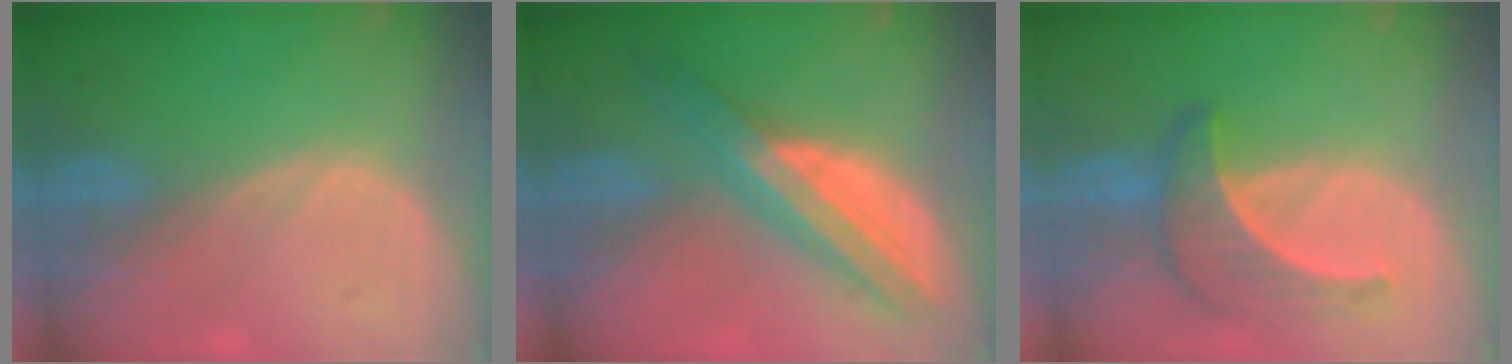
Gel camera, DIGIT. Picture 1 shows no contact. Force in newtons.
{"total": 8.6, "press": 8.6, "slide": 0.5}
{"total": 6.4, "press": 6.3, "slide": 0.7}